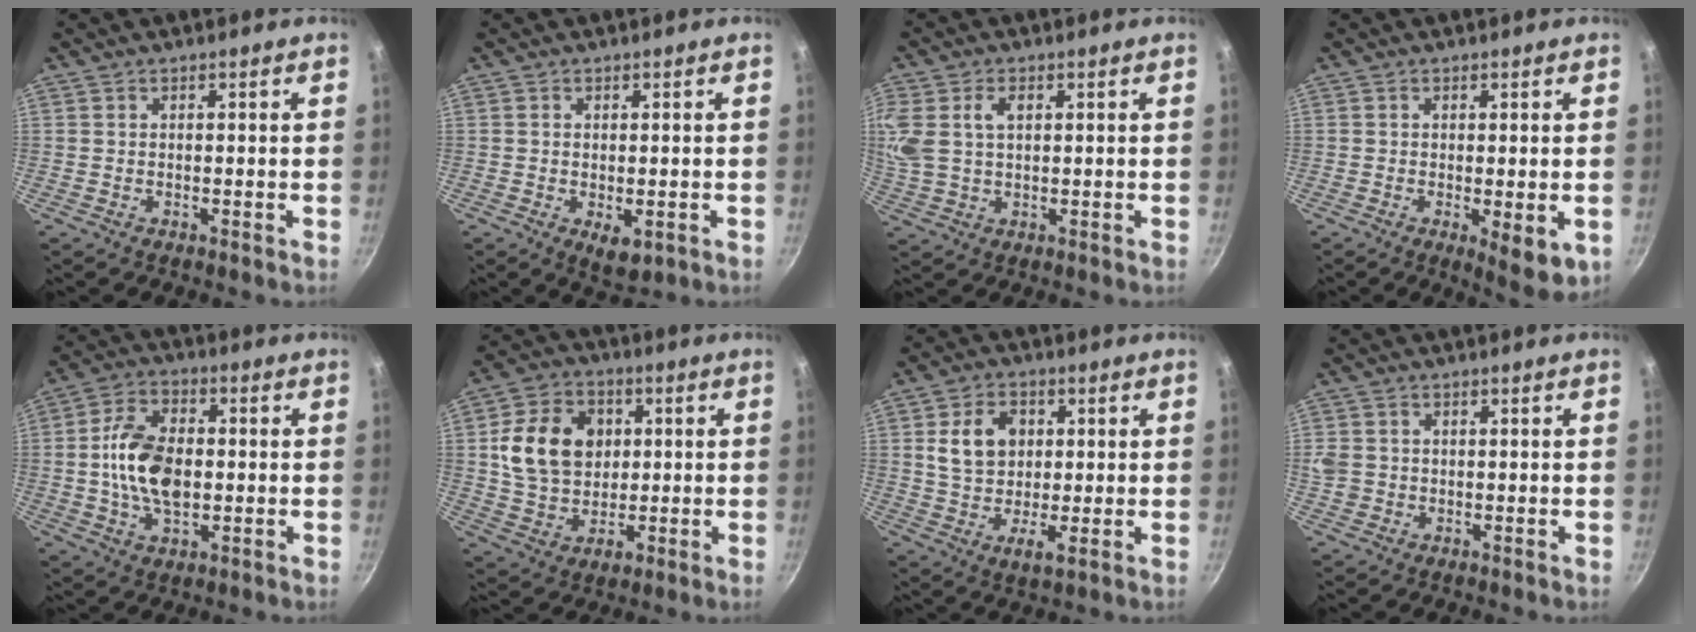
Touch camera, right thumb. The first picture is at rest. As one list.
[{"total": 4.0, "force": [-1.2, 2.0, 3.2], "torque": [-0.046, -0.009, -0.011]}, {"total": 11.0, "force": [2.7, 7.2, 7.9], "torque": [-0.208, 0.011, 0.060]}, {"total": 6.6, "force": [-1.7, 2.1, 6.0], "torque": [-0.082, -0.019, -0.020]}, {"total": 13.1, "force": [-0.3, 7.7, 10.5], "torque": [-0.188, 0.012, -0.007]}, {"total": 15.2, "force": [2.2, 11.8, 9.3], "torque": [-0.137, 0.008, 0.041]}, {"total": 10.5, "force": [2.1, 7.2, 7.4], "torque": [-0.115, -0.005, 0.040]}, {"total": 3.2, "force": [-0.1, 2.9, 1.5], "torque": [-0.026, 0.006, 0.004]}]